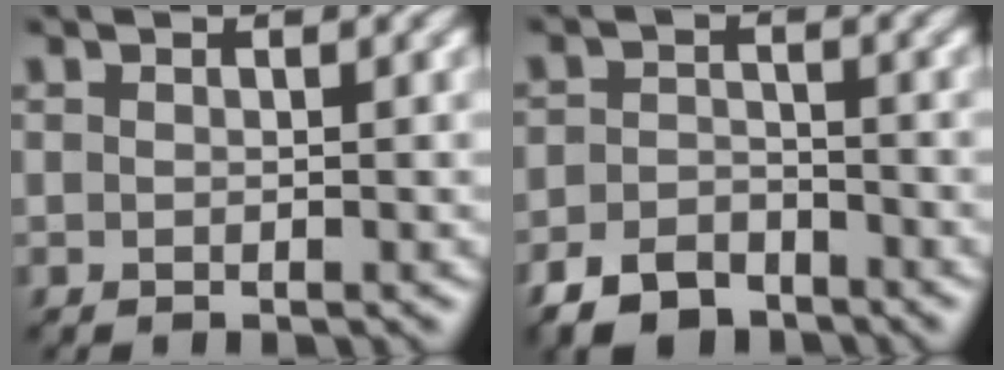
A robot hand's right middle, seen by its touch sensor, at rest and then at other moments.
{"total": 4.1, "force": [-3.3, 2.0, 1.4], "torque": [-0.027, 0.000, -0.068]}